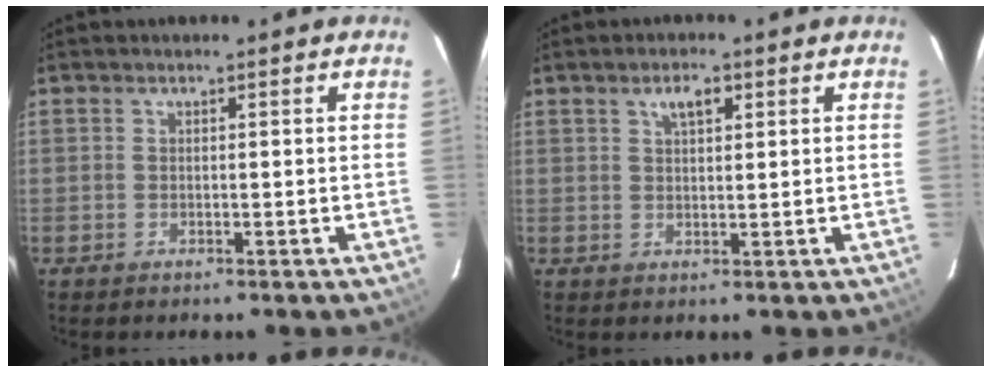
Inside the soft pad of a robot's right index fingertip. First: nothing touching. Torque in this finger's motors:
{"motor_torque": [0.02, 0.01, 0.06, 0.04]}